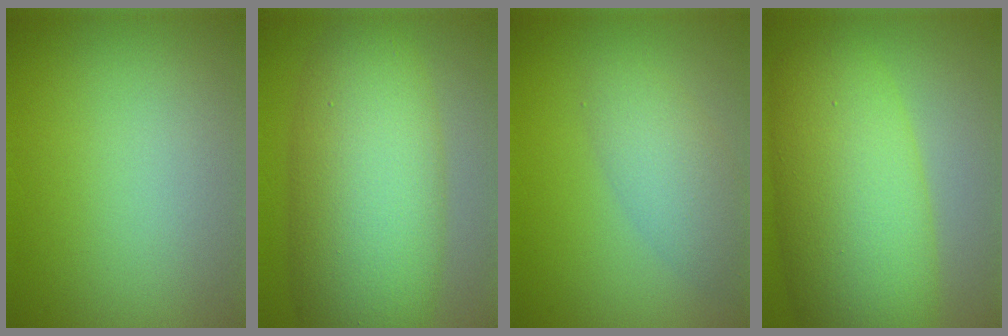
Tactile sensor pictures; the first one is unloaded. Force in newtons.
{"total": 11.0, "press": 11.0, "slide": 0.0}
{"total": 3.4, "press": 3.4, "slide": 0.1}
{"total": 10.4, "press": 10.4, "slide": 0.2}